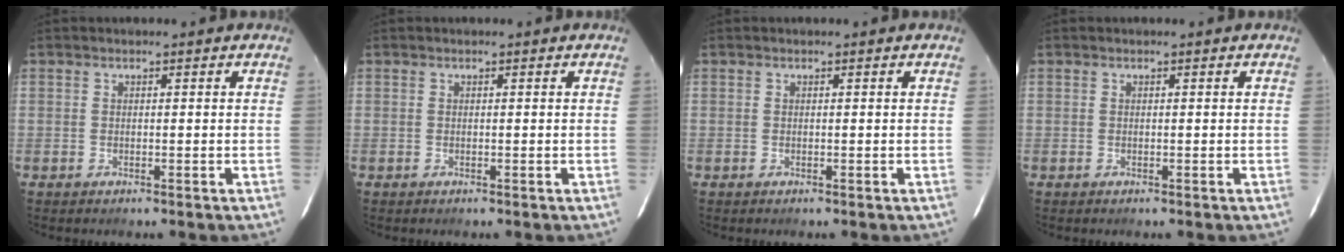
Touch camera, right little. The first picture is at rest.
{"total": 0.0}
{"total": 0.0}
{"total": 0.0}